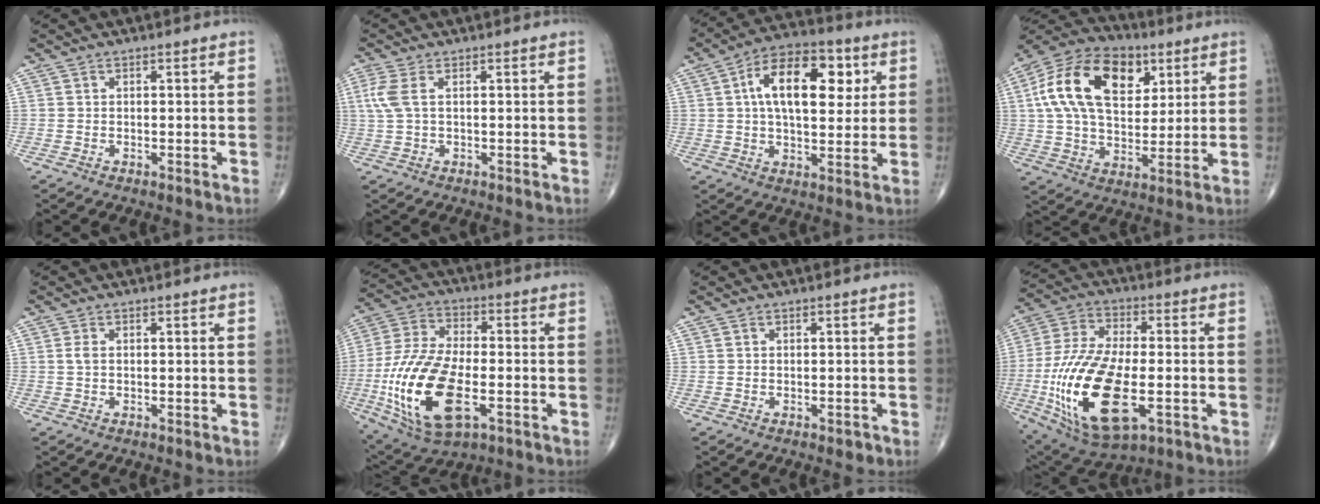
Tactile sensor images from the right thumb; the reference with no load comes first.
{"total": 3.8, "force": [0.9, 1.5, 3.3], "torque": [-0.106, 0.012, 0.023]}
{"total": 16.6, "force": [4.2, 8.8, 13.4], "torque": [-0.190, 0.009, 0.063]}
{"total": 20.9, "force": [6.6, 12.9, 15.0], "torque": [-0.253, -0.001, 0.109]}
{"total": 1.1, "force": [0.1, 0.6, 1.0], "torque": [-0.023, 0.002, 0.002]}
{"total": 21.2, "force": [-5.4, 10.2, 17.7], "torque": [-0.369, 0.007, -0.088]}
{"total": 0.9, "force": [-0.4, 0.6, 0.5], "torque": [-0.002, 0.000, -0.005]}
{"total": 22.9, "force": [-5.3, 10.5, 19.6], "torque": [-0.409, 0.001, -0.078]}